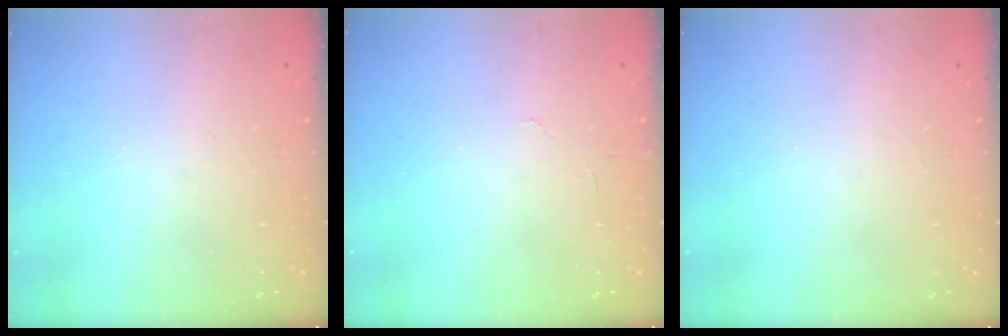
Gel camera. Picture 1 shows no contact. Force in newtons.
{"total": 3.5, "press": 3.5, "slide": 0.3}
{"total": 0.0}